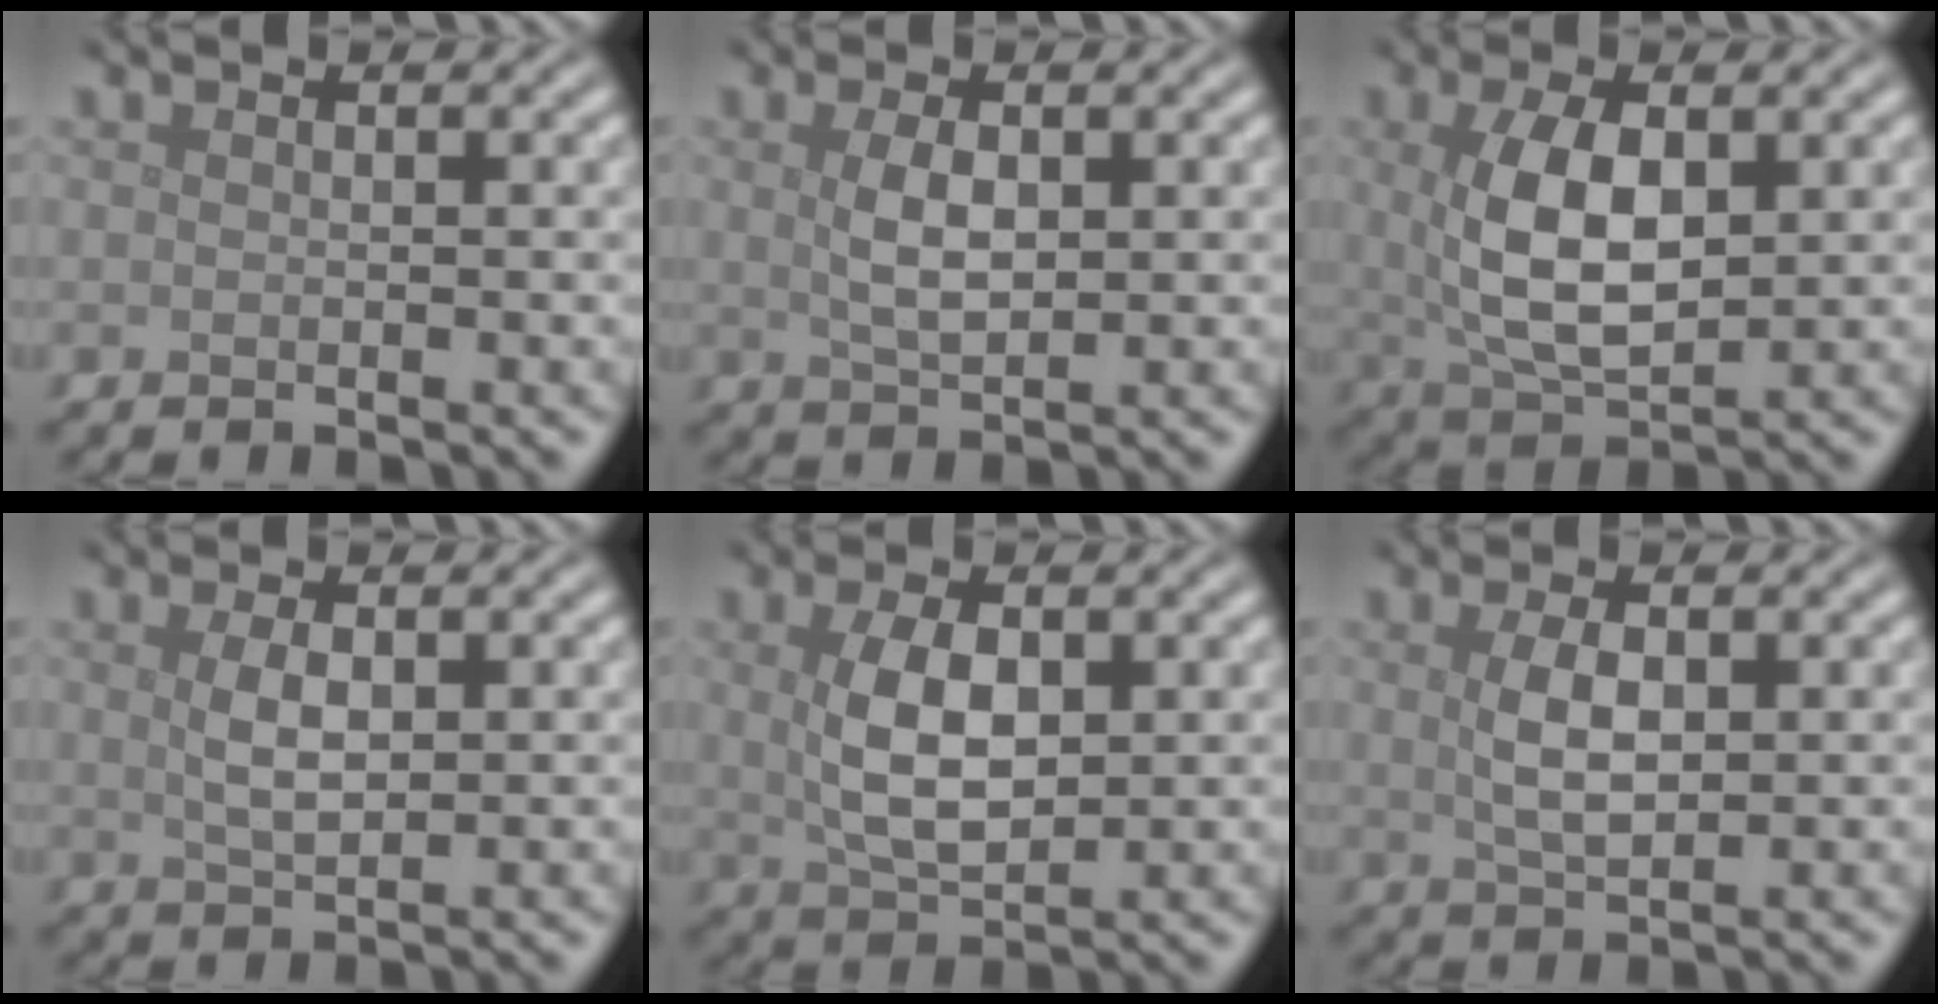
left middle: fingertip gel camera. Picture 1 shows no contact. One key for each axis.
{"total": 2.8, "fx": 0.6, "fy": 1.3, "fz": 2.4, "tx": -0.057, "ty": -0.001, "tz": 0.015}
{"total": 6.6, "fx": 0.9, "fy": 3.1, "fz": 5.8, "tx": -0.123, "ty": -0.002, "tz": 0.023}
{"total": 2.5, "fx": 0.5, "fy": 1.1, "fz": 2.2, "tx": -0.052, "ty": -0.001, "tz": 0.014}
{"total": 4.8, "fx": 0.7, "fy": 2.4, "fz": 4.1, "tx": -0.089, "ty": 0.000, "tz": 0.018}
{"total": 3.2, "fx": 0.6, "fy": 1.5, "fz": 2.8, "tx": -0.065, "ty": -0.002, "tz": 0.014}